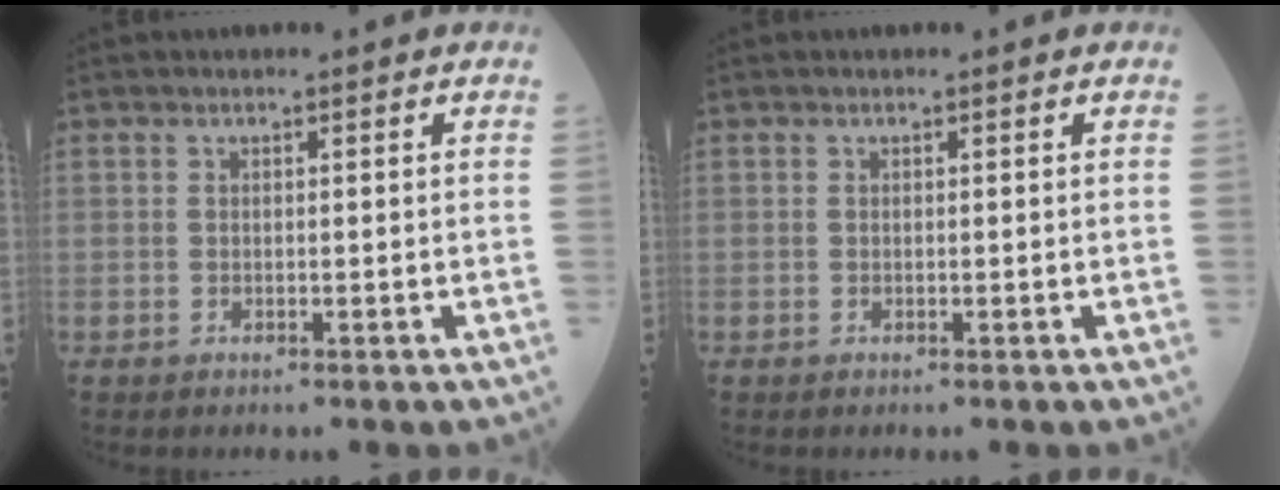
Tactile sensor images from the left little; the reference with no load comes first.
{"total": 0.0}